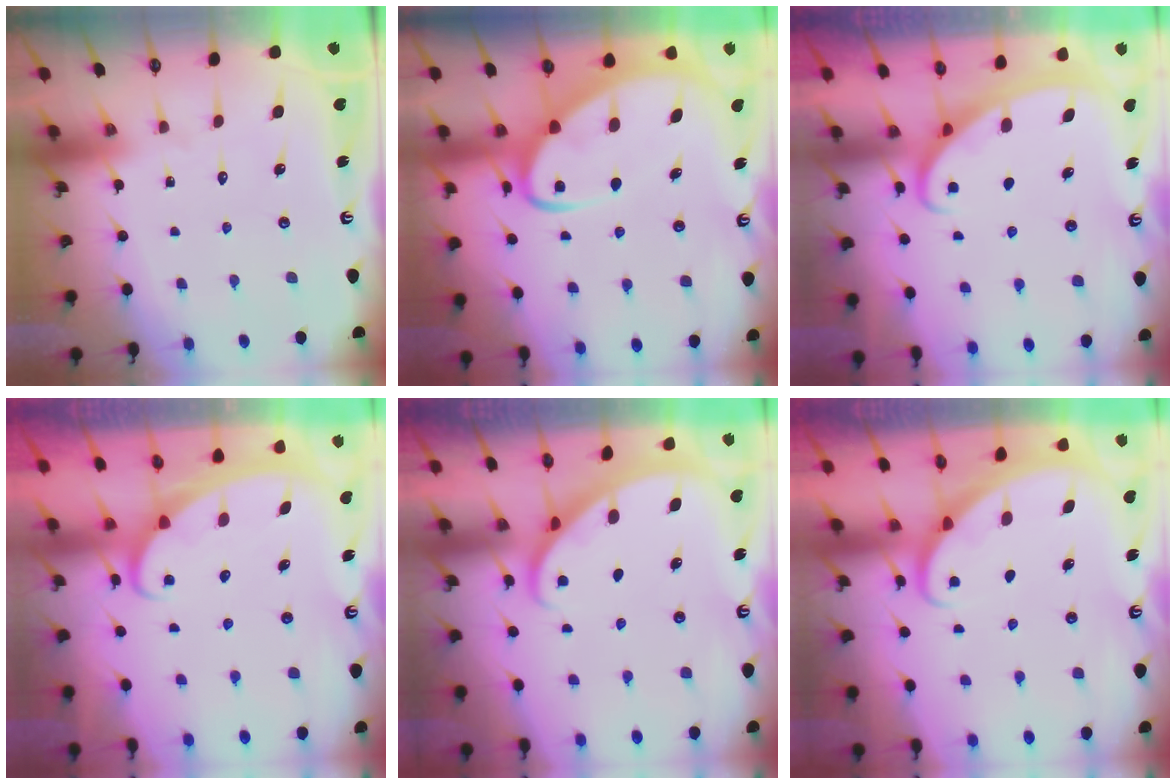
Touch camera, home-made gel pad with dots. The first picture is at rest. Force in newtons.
{"total": 8.0, "press": 8.0, "slide": 0.9}
{"total": 2.5, "press": 2.5, "slide": 0.4}
{"total": 2.4, "press": 2.4, "slide": 0.3}
{"total": 2.2, "press": 2.2, "slide": 0.1}
{"total": 2.3, "press": 2.3, "slide": 0.1}